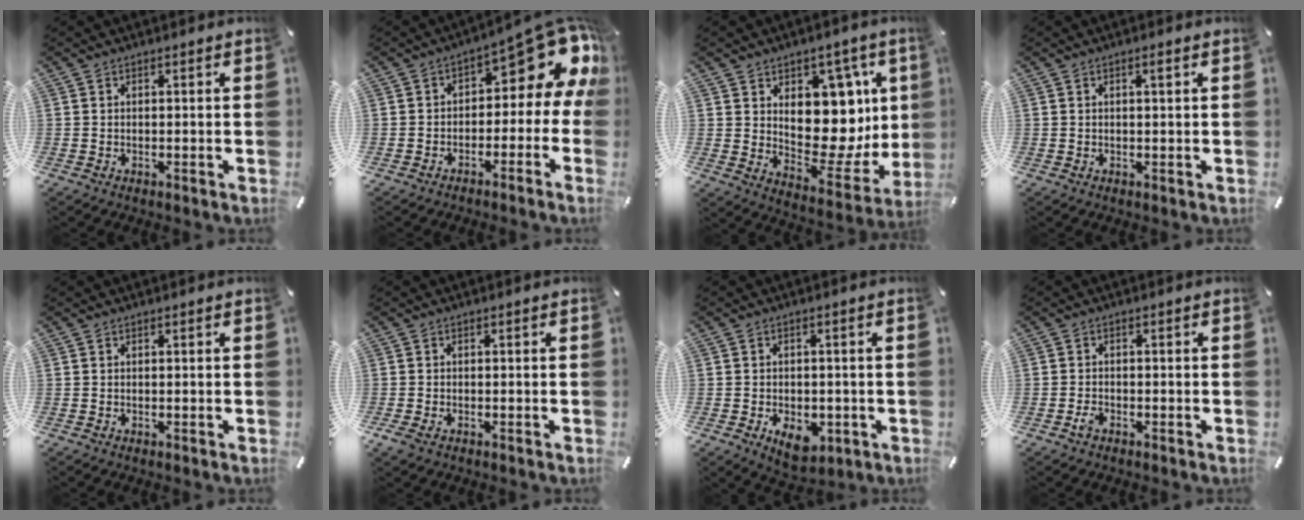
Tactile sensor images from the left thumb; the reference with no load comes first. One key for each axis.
{"total": 12.2, "fx": 5.7, "fy": 6.2, "fz": 8.9, "tx": -0.100, "ty": -0.053, "tz": 0.089}
{"total": 14.9, "fx": 3.8, "fy": 11.5, "fz": 8.7, "tx": -0.085, "ty": -0.053, "tz": 0.078}
{"total": 1.3, "fx": 0.5, "fy": 0.2, "fz": 1.2, "tx": -0.023, "ty": 0.001, "tz": 0.008}
{"total": 0.0}
{"total": 1.5, "fx": -0.8, "fy": 0.9, "fz": 0.8, "tx": -0.023, "ty": -0.001, "tz": -0.017}
{"total": 7.0, "fx": -2.4, "fy": 4.8, "fz": 4.6, "tx": -0.073, "ty": 0.002, "tz": -0.040}
{"total": 1.6, "fx": -1.1, "fy": 0.8, "fz": 0.8, "tx": -0.014, "ty": 0.004, "tz": -0.021}